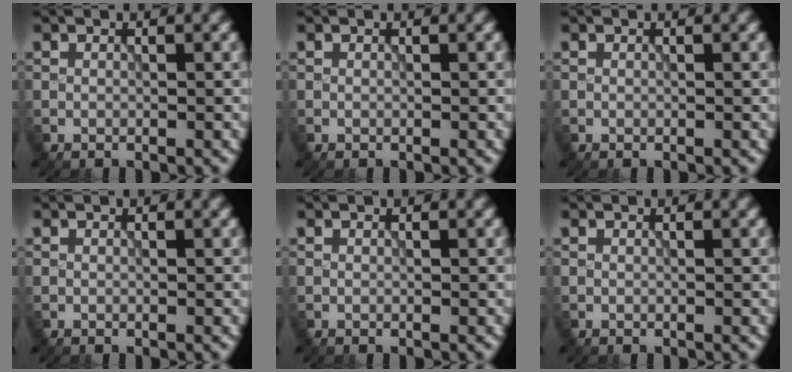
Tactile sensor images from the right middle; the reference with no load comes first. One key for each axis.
{"total": 0.0}
{"total": 0.0}
{"total": 0.0}
{"total": 0.0}
{"total": 0.0}